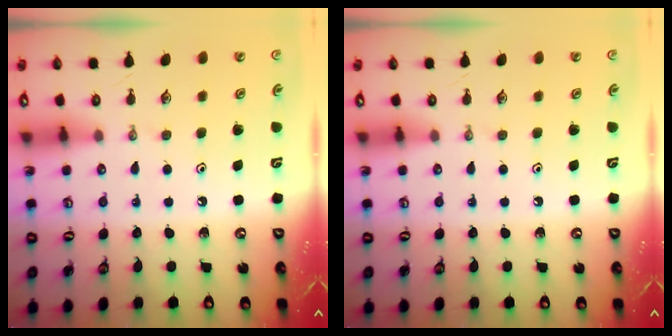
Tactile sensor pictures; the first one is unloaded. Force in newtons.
{"total": 0.0}